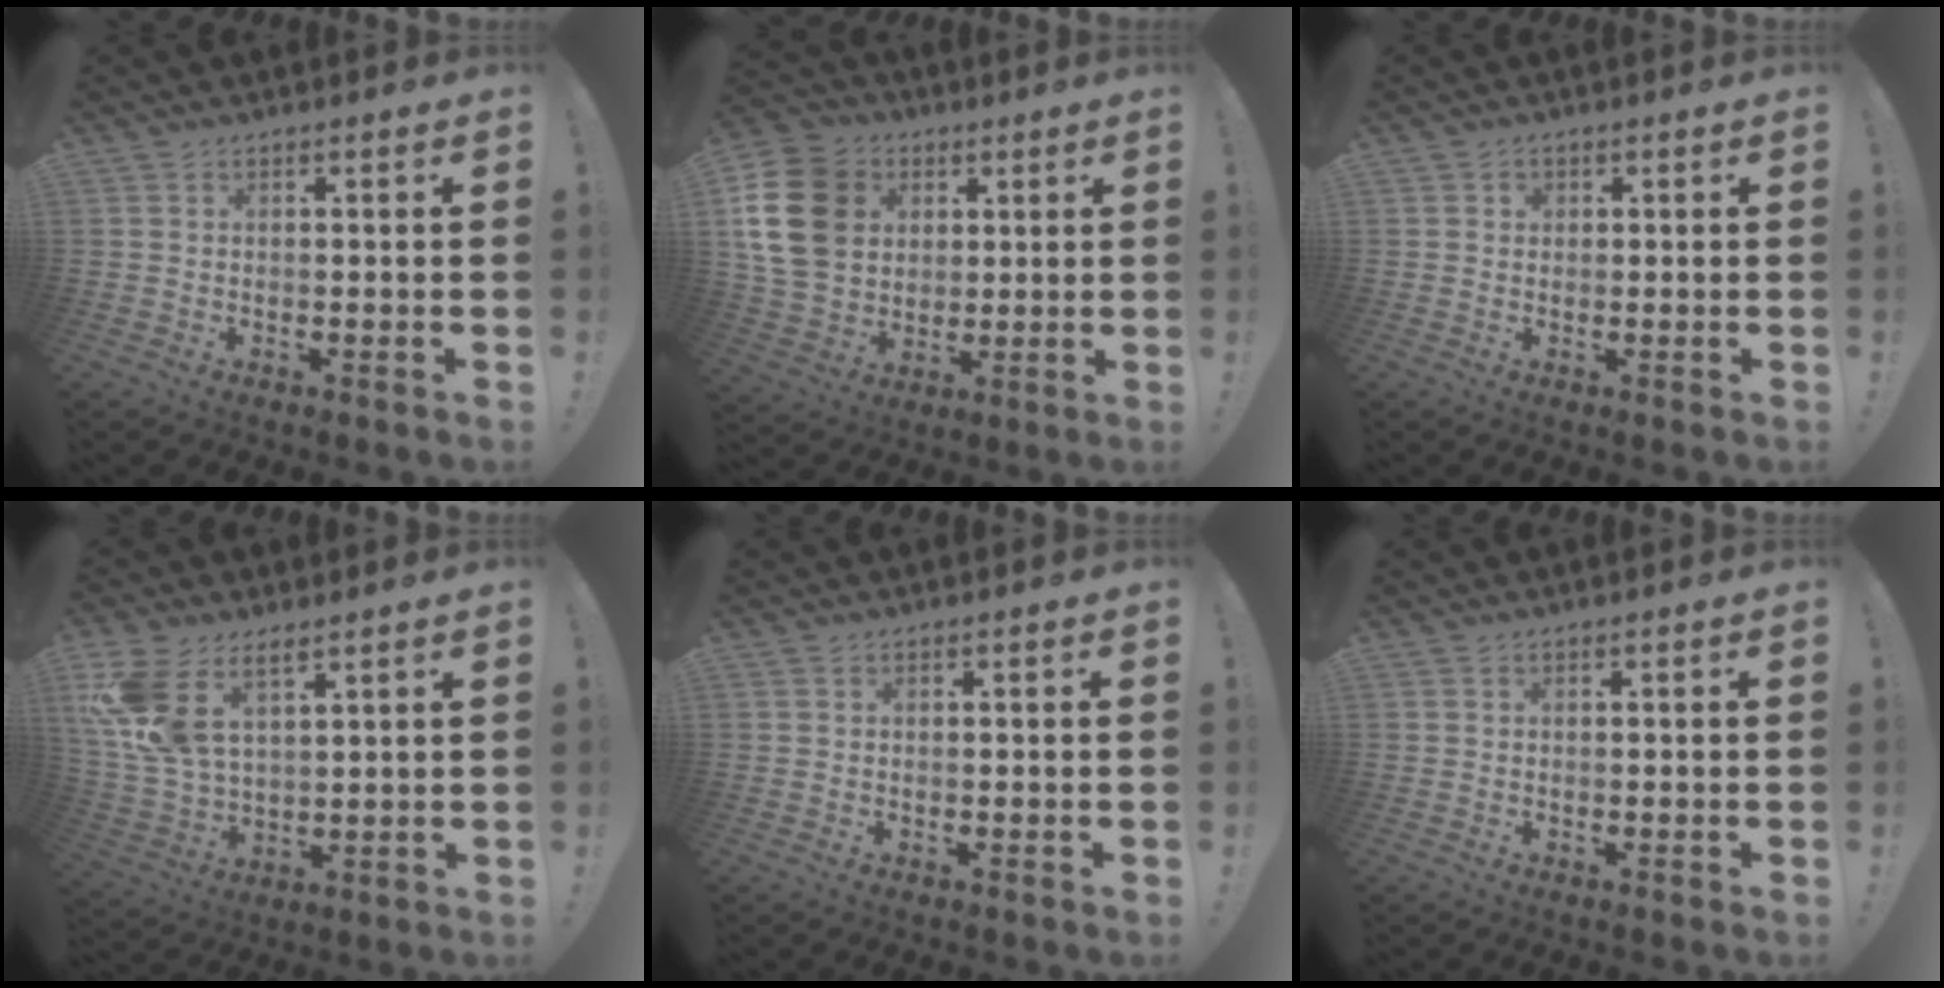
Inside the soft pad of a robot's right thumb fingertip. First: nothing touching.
{"total": 18.7, "force": [4.4, 14.9, 10.3], "torque": [-0.176, -0.003, 0.089]}
{"total": 1.4, "force": [0.5, 1.3, 0.3], "torque": [-0.001, 0.000, 0.007]}
{"total": 11.8, "force": [7.0, 6.2, 7.1], "torque": [-0.156, -0.030, 0.138]}
{"total": 0.0}
{"total": 0.0}